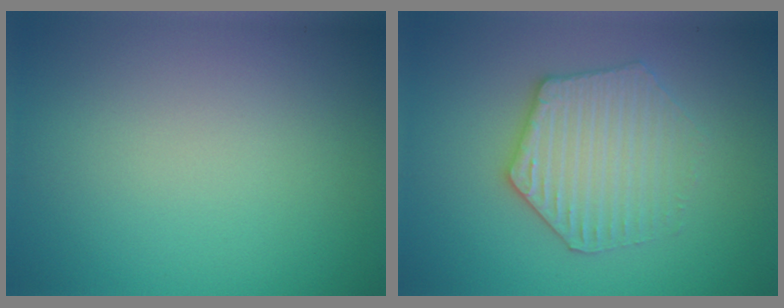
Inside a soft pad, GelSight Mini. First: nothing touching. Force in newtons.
{"total": 3.7, "press": 3.6, "slide": 1.0}